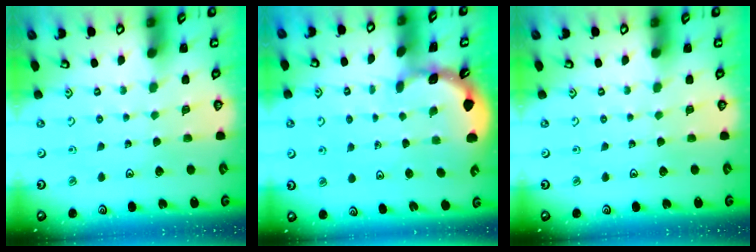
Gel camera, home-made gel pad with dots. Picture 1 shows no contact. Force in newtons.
{"total": 1.7, "press": 1.7, "slide": 0.1}
{"total": 0.0}